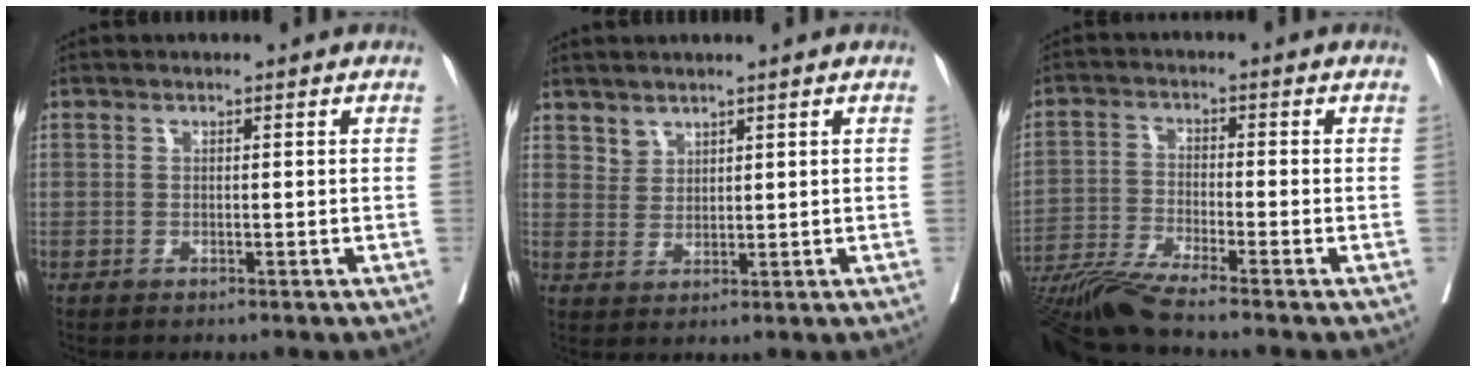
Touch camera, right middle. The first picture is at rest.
{"total": 2.1, "force": [1.9, 1.0, 0.0], "torque": [0.004, -0.001, 0.036]}
{"total": 9.8, "force": [-8.4, -1.5, 4.9], "torque": [-0.084, -0.029, -0.152]}